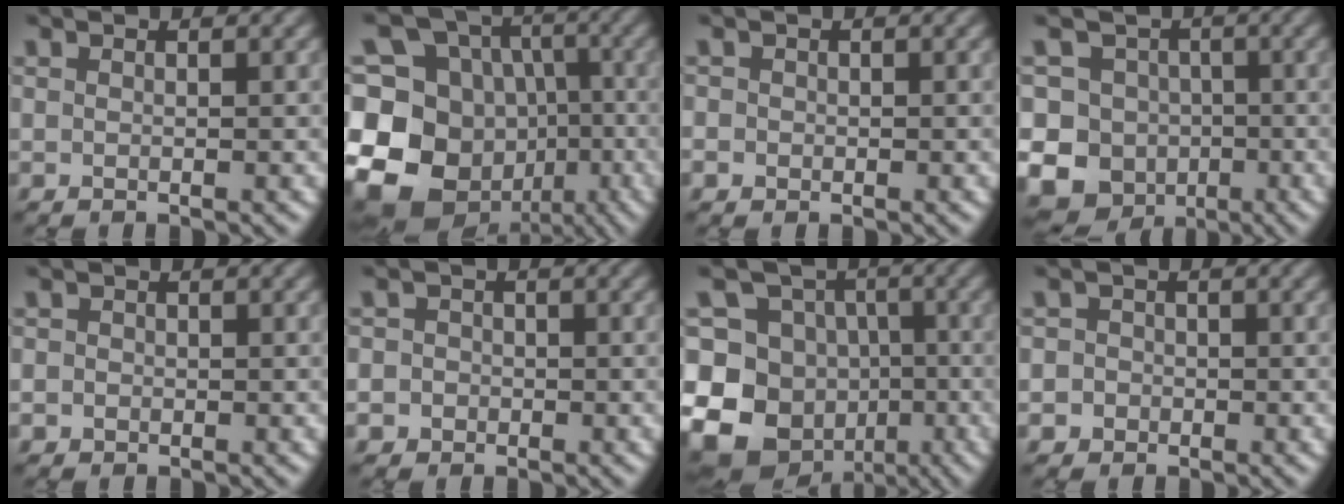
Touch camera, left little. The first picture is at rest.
{"total": 15.7, "force": [-5.0, 13.3, 6.6], "torque": [-0.172, -0.008, -0.091]}
{"total": 0.9, "force": [-0.2, 0.9, 0.2], "torque": [0.006, -0.005, -0.004]}
{"total": 12.7, "force": [-3.5, 11.5, 4.2], "torque": [-0.086, -0.007, -0.084]}
{"total": 1.0, "force": [-0.1, 0.9, 0.2], "torque": [0.006, -0.004, -0.006]}
{"total": 2.9, "force": [-0.5, 2.8, 0.8], "torque": [0.015, 0.014, -0.037]}
{"total": 16.2, "force": [-5.5, 14.4, 5.1], "torque": [-0.134, -0.017, -0.098]}
{"total": 2.4, "force": [-0.4, 2.3, 0.5], "torque": [0.018, 0.014, -0.030]}